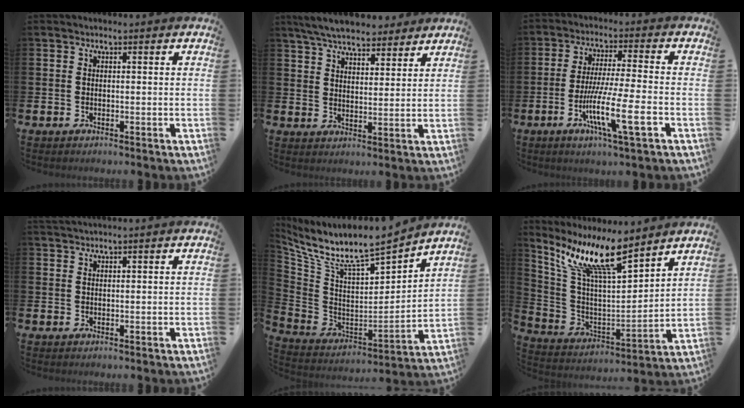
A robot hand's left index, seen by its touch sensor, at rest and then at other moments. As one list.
[{"total": 7.0, "force": [6.6, 1.5, 1.9], "torque": [-0.050, -0.026, 0.120]}, {"total": 9.7, "force": [-3.6, 0.8, 9.0], "torque": [-0.167, -0.008, -0.066]}, {"total": 1.2, "force": [1.2, -0.2, 0.2], "torque": [0.001, -0.003, 0.021]}, {"total": 9.3, "force": [8.2, 1.3, 4.0], "torque": [-0.111, -0.070, 0.137]}, {"total": 12.9, "force": [9.8, 2.3, 8.0], "torque": [-0.182, -0.048, 0.169]}]